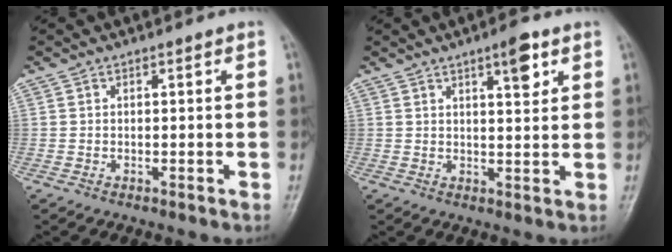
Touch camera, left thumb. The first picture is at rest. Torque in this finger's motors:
{"motor_torque": [0.07, 0.02, 0.05, 0.23, 0.08]}